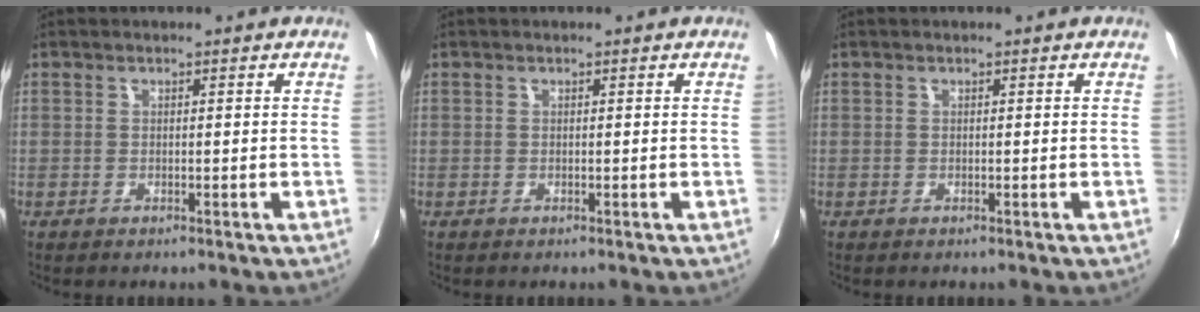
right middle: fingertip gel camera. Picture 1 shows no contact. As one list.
[{"total": 0.0}, {"total": 0.0}]